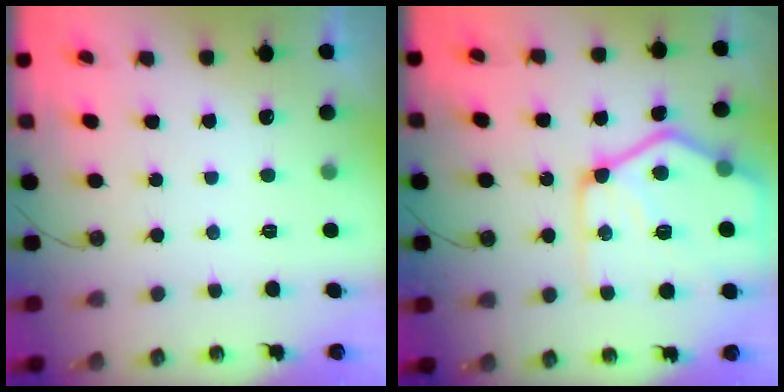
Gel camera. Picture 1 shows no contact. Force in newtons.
{"total": 21.2, "press": 21.1, "slide": 2.6}